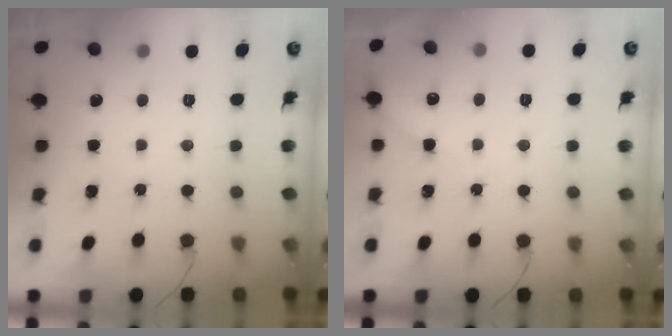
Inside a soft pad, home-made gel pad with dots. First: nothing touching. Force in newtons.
{"total": 3.3, "press": 3.2, "slide": 0.5}